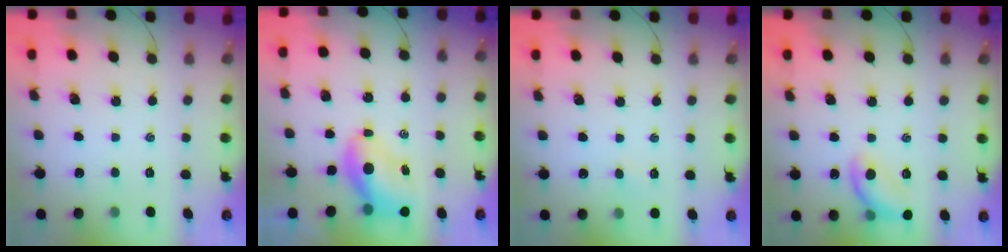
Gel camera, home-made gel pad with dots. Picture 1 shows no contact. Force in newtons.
{"total": 7.0, "press": 6.9, "slide": 1.4}
{"total": 2.5, "press": 2.3, "slide": 0.8}
{"total": 11.8, "press": 11.8, "slide": 0.5}